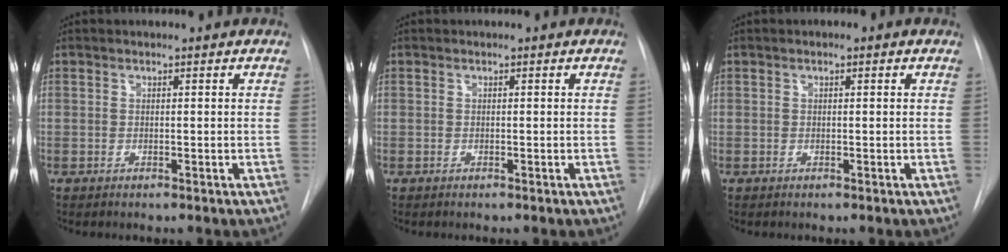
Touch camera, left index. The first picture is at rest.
{"total": 0.0}
{"total": 0.8, "force": [0.3, 0.3, 0.7], "torque": [-0.013, 0.001, 0.002]}